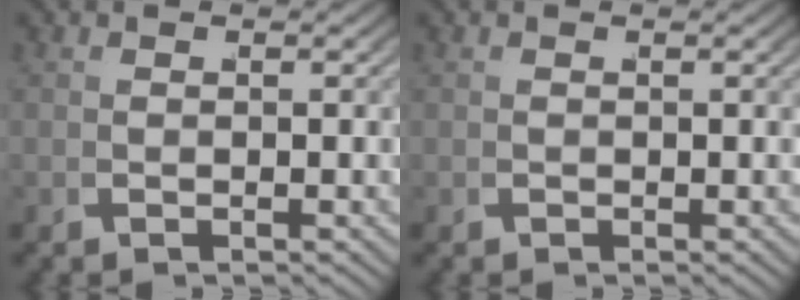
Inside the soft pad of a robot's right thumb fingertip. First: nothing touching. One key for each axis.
{"total": 0.0}